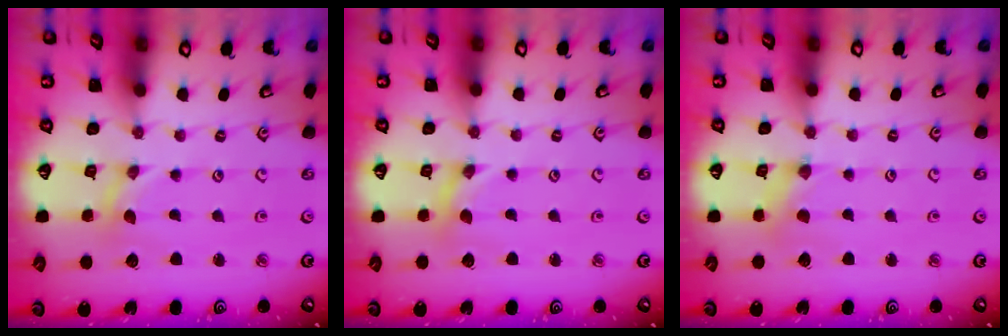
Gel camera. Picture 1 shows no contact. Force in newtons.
{"total": 0.0}
{"total": 1.6, "press": 1.6, "slide": 0.3}